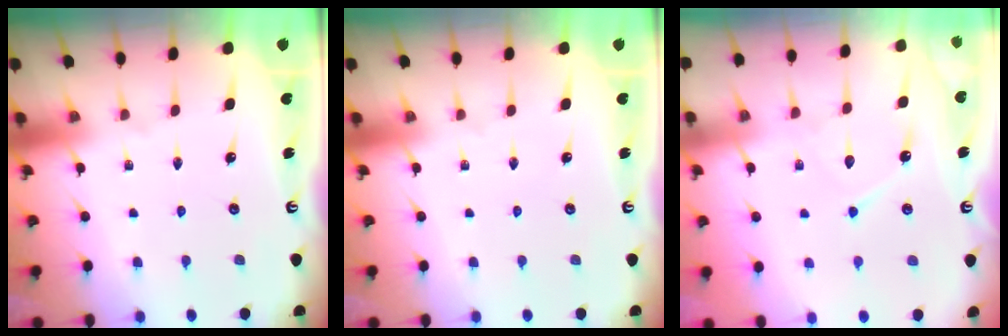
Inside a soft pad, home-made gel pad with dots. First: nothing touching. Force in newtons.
{"total": 0.0}
{"total": 8.8, "press": 8.8, "slide": 0.9}